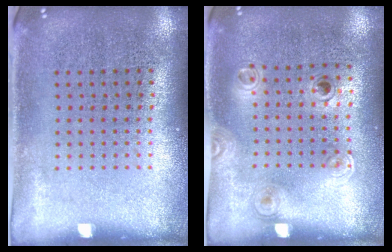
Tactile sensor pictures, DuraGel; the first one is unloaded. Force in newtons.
{"total": 1.1, "press": 0.8, "slide": 0.7}